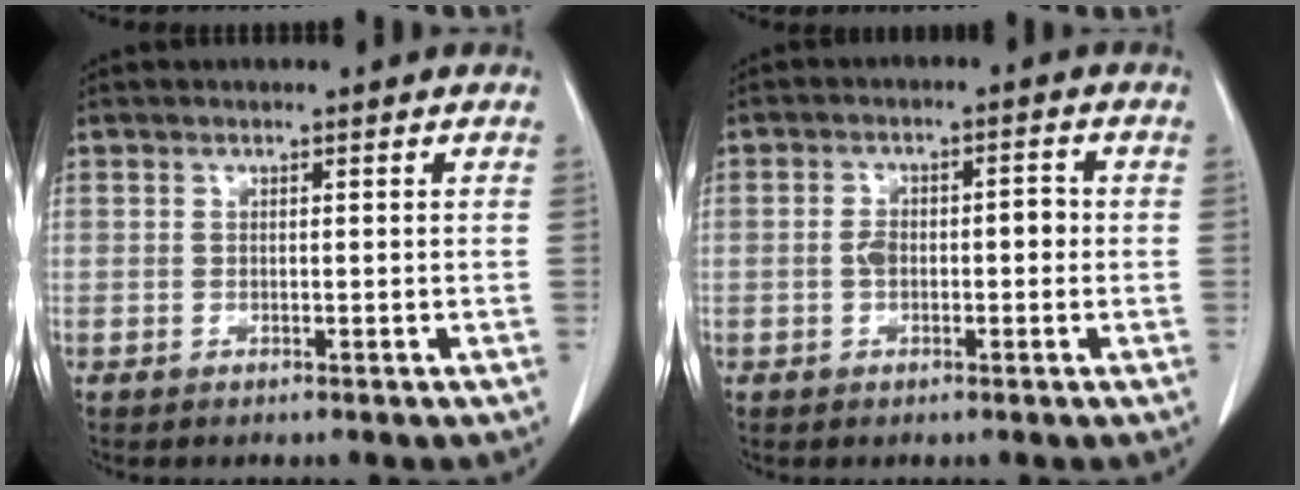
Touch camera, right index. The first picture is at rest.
{"total": 4.2, "force": [-0.4, 2.3, 3.5], "torque": [-0.062, 0.025, -0.005]}